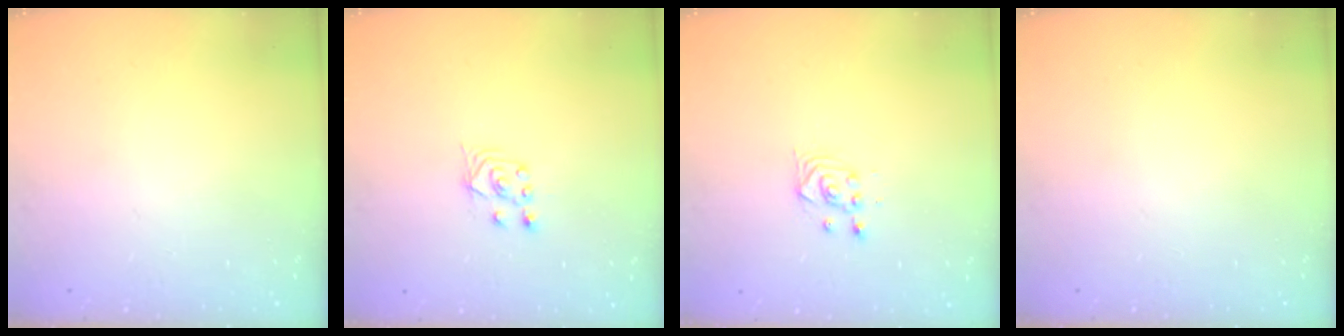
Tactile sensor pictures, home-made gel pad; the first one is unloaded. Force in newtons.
{"total": 3.0, "press": 2.8, "slide": 0.9}
{"total": 3.3, "press": 3.2, "slide": 0.4}
{"total": 0.0}